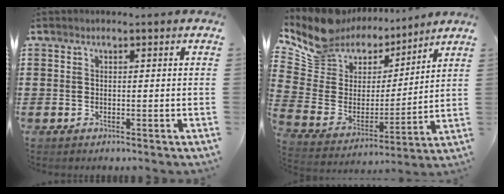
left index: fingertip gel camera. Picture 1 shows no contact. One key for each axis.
{"total": 9.7, "fx": 8.1, "fy": 5.4, "fz": 1.0, "tx": -0.079, "ty": -0.056, "tz": 0.151}